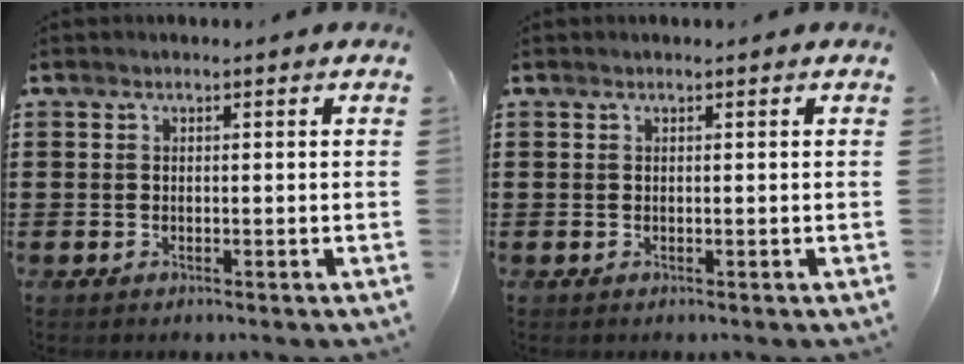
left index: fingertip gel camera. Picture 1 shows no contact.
{"total": 0.0}